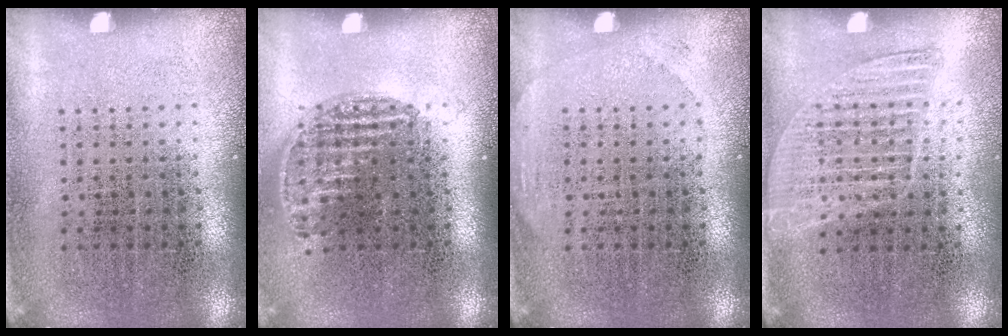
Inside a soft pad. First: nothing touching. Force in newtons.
{"total": 0.9, "press": 0.8, "slide": 0.5}
{"total": 0.8, "press": 0.8, "slide": 0.2}
{"total": 1.3, "press": 1.1, "slide": 0.5}